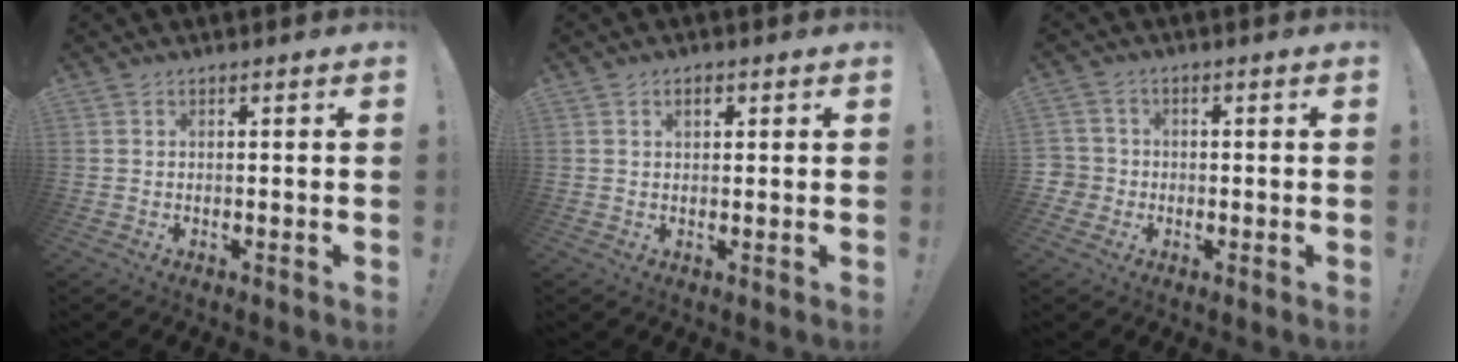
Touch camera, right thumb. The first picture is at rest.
{"total": 2.2, "force": [1.0, 1.1, 1.5], "torque": [-0.017, -0.002, 0.014]}
{"total": 3.9, "force": [-0.7, 3.8, 0.8], "torque": [-0.026, 0.010, -0.012]}